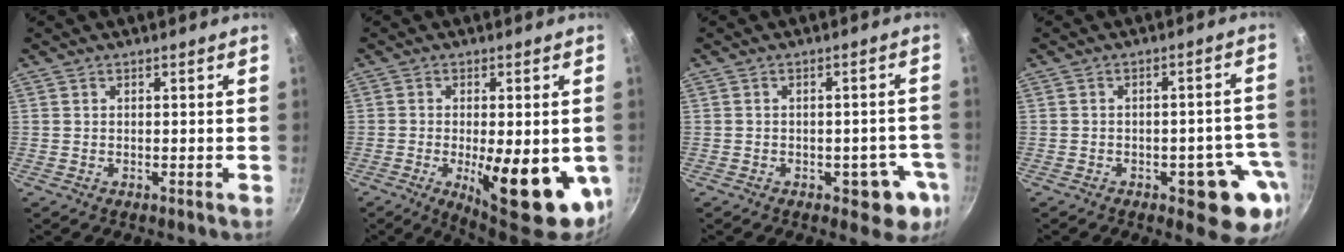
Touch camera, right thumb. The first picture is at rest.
{"total": 17.4, "force": [-3.9, 6.0, 15.8], "torque": [-0.196, -0.011, -0.041]}
{"total": 7.3, "force": [-2.8, 4.2, 5.3], "torque": [-0.017, 0.021, -0.027]}
{"total": 10.7, "force": [-4.4, 4.8, 8.5], "torque": [-0.051, 0.025, -0.052]}